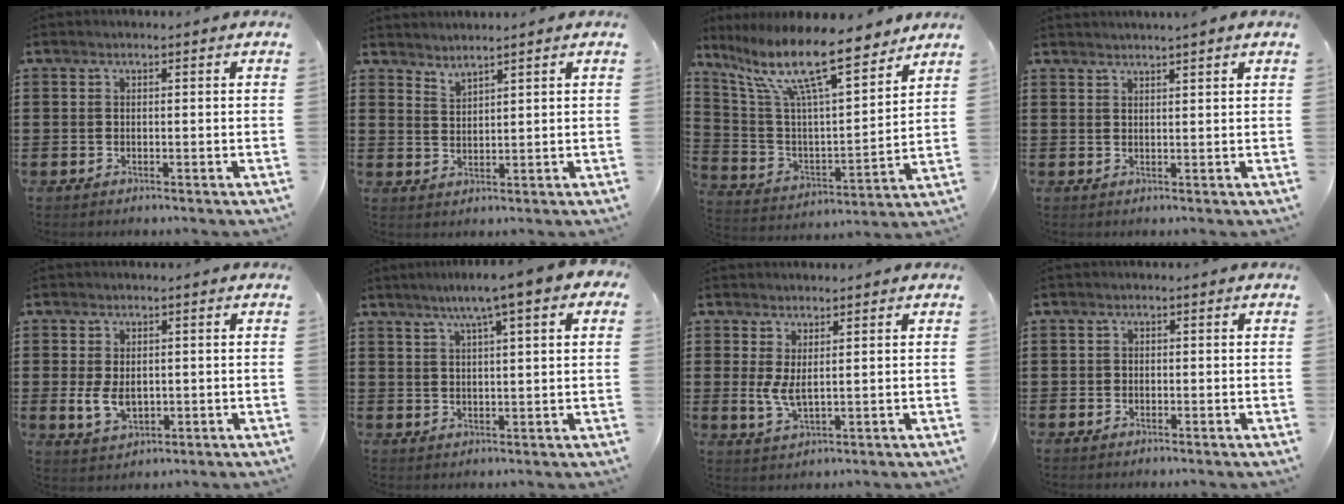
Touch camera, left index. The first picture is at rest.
{"total": 1.9, "force": [1.9, -0.3, -0.1], "torque": [-0.004, -0.003, 0.037]}
{"total": 14.5, "force": [10.6, 2.8, 9.5], "torque": [-0.209, -0.050, 0.181]}
{"total": 1.5, "force": [1.4, -0.4, 0.2], "torque": [-0.006, -0.001, 0.027]}
{"total": 4.1, "force": [-0.2, 2.8, 3.1], "torque": [-0.060, 0.001, -0.006]}
{"total": 6.1, "force": [3.6, 0.0, 4.9], "torque": [-0.104, -0.001, 0.057]}
{"total": 3.7, "force": [1.2, 1.3, 3.3], "torque": [-0.083, -0.005, 0.019]}
{"total": 0.8, "force": [-0.5, 0.7, 0.1], "torque": [-0.005, 0.001, -0.010]}